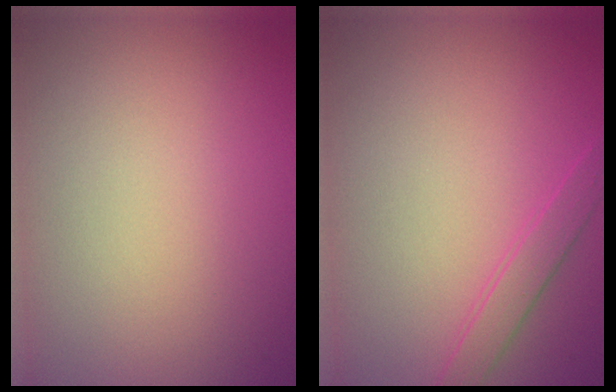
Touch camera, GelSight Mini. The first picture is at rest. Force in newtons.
{"total": 1.6, "press": 1.6, "slide": 0.1}